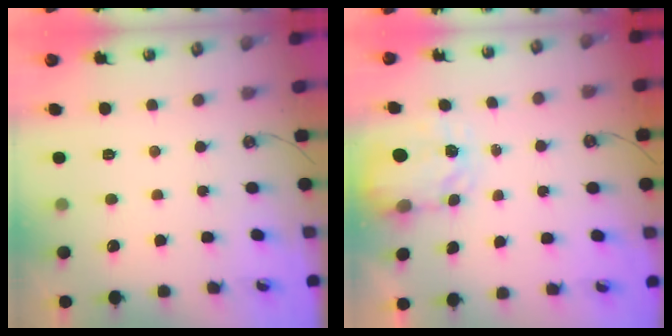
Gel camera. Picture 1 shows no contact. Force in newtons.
{"total": 3.5, "press": 3.5, "slide": 0.4}